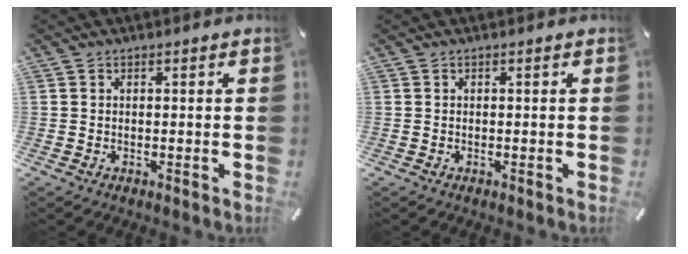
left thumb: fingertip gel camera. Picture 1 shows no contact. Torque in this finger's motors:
{"motor_torque": [-0.03, -0.01, -0.07, -0.01, -0.02]}